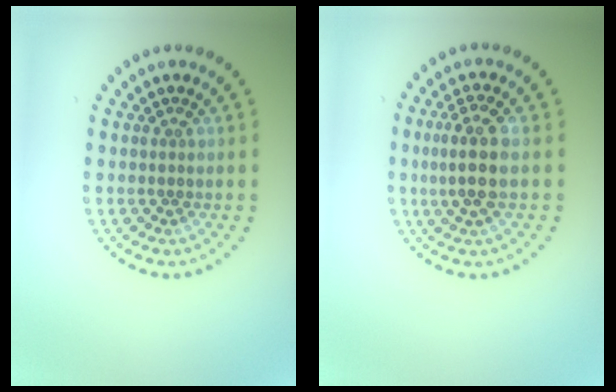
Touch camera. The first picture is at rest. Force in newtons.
{"total": 3.2, "press": 3.0, "slide": 1.2}